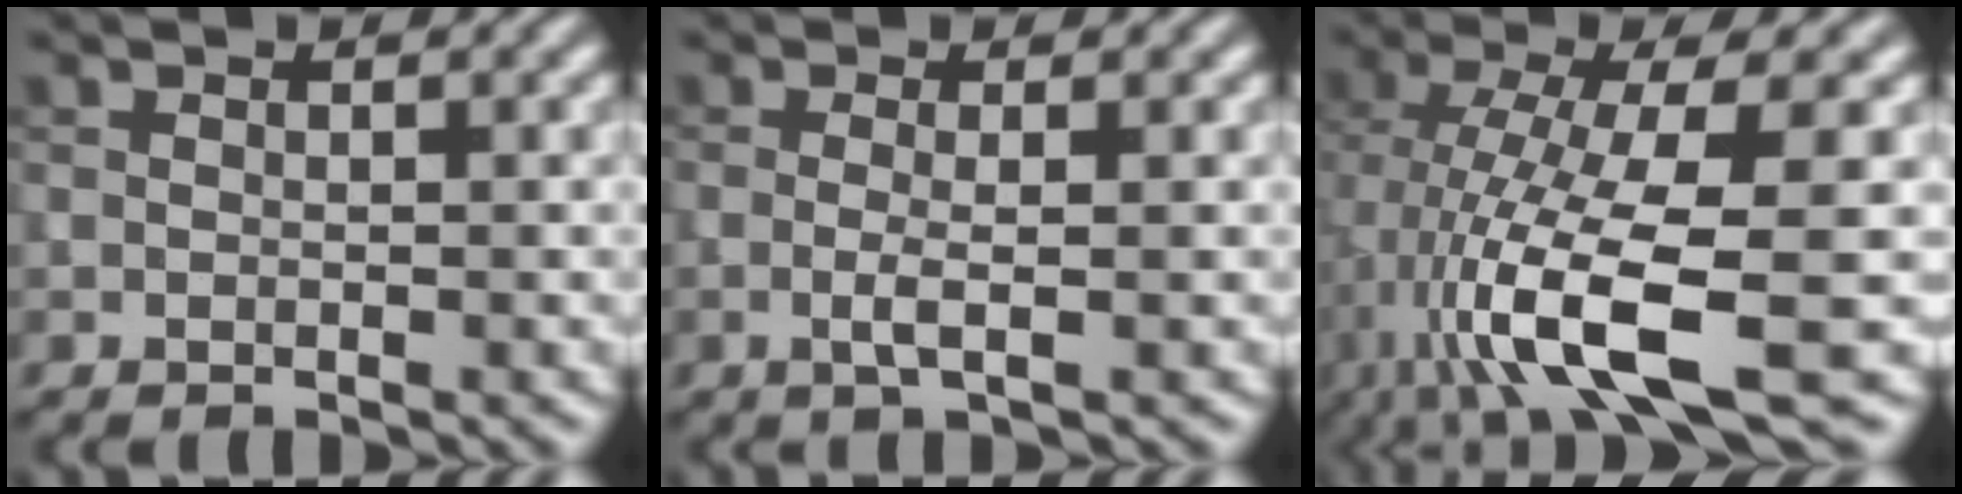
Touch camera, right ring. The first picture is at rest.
{"total": 1.8, "force": [-0.2, 0.4, 1.8], "torque": [-0.035, -0.005, -0.008]}
{"total": 11.1, "force": [-3.3, 3.1, 10.1], "torque": [-0.202, -0.014, -0.057]}